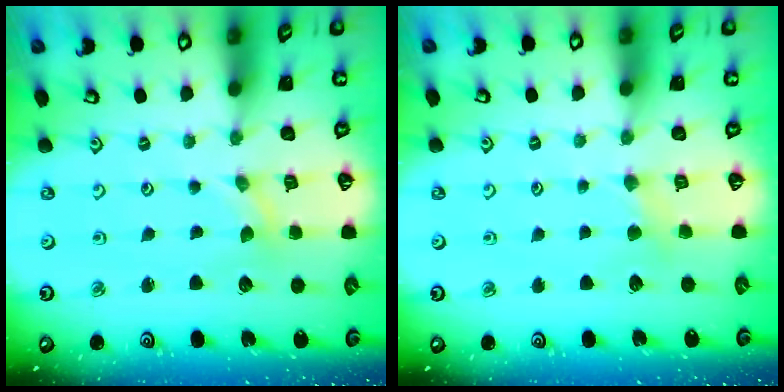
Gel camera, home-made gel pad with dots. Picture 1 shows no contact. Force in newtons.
{"total": 3.1, "press": 3.0, "slide": 0.5}